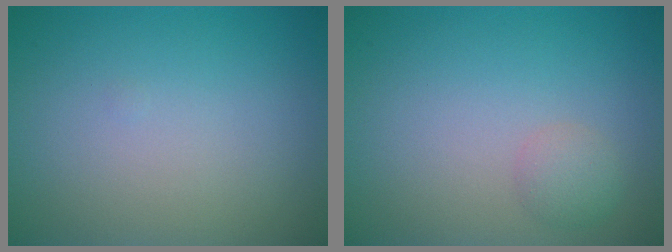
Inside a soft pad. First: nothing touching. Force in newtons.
{"total": 1.5, "press": 1.5, "slide": 0.0}